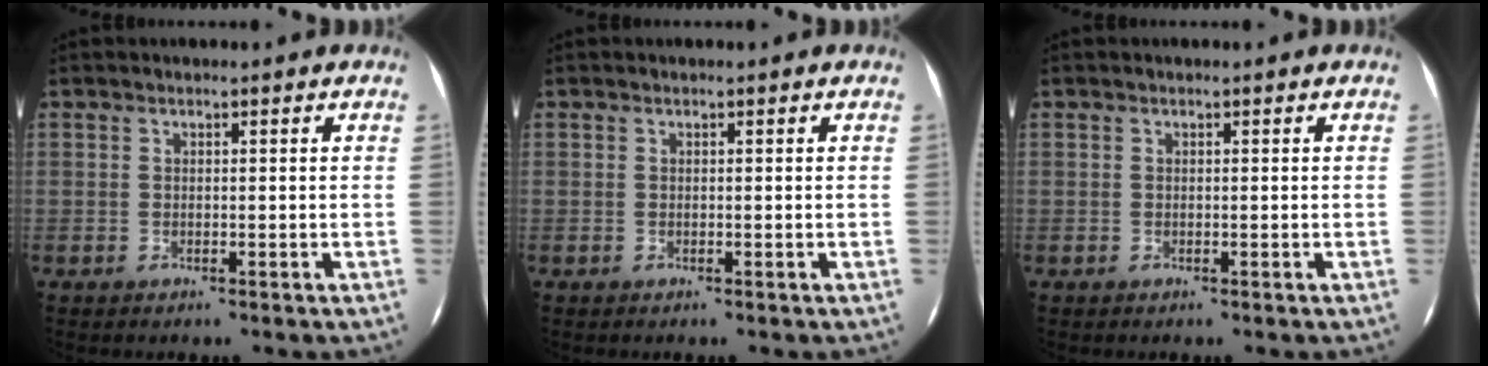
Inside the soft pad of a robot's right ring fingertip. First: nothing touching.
{"total": 0.0}
{"total": 0.0}